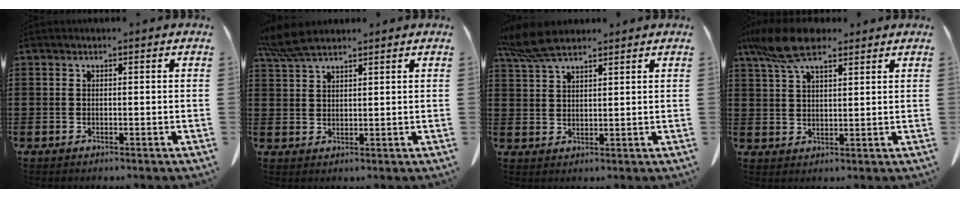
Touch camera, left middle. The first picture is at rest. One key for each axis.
{"total": 5.3, "fx": 4.3, "fy": 0.9, "fz": 2.9, "tx": -0.068, "ty": -0.003, "tz": 0.081}
{"total": 6.5, "fx": 5.1, "fy": 1.6, "fz": 3.6, "tx": -0.091, "ty": -0.005, "tz": 0.095}
{"total": 9.0, "fx": 6.3, "fy": 2.8, "fz": 5.8, "tx": -0.134, "ty": -0.004, "tz": 0.116}